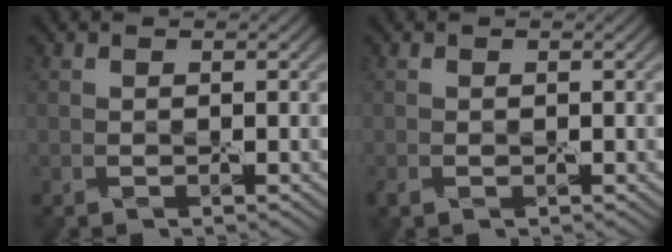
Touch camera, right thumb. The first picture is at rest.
{"total": 0.9, "force": [-0.4, 0.6, 0.5], "torque": [-0.014, -0.005, -0.008]}